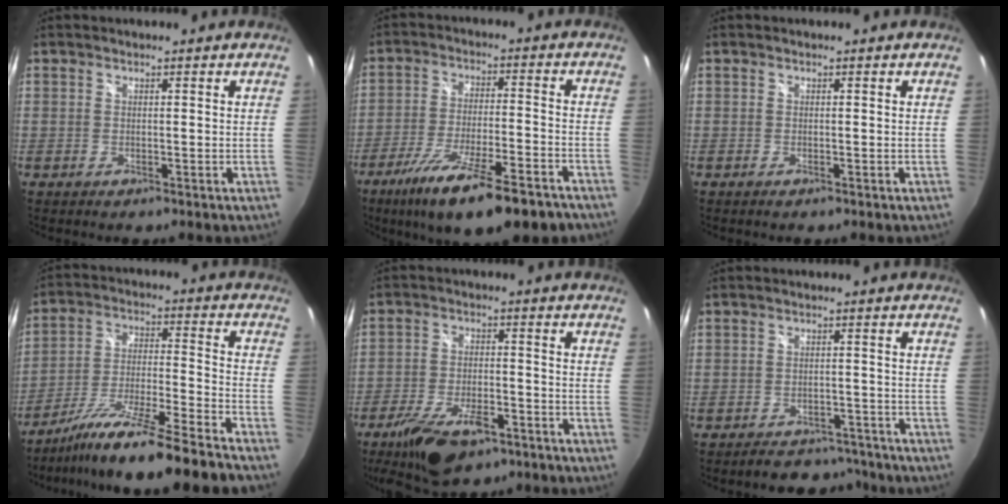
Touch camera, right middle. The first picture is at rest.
{"total": 17.6, "force": [-12.2, 3.5, 12.3], "torque": [-0.224, -0.051, -0.193]}
{"total": 0.0}
{"total": 17.0, "force": [-14.3, -2.1, 8.9], "torque": [-0.158, -0.040, -0.241]}
{"total": 13.5, "force": [-8.7, 5.7, 8.6], "torque": [-0.185, -0.025, -0.146]}
{"total": 8.6, "force": [-7.5, 3.7, 1.9], "torque": [-0.043, 0.010, -0.092]}